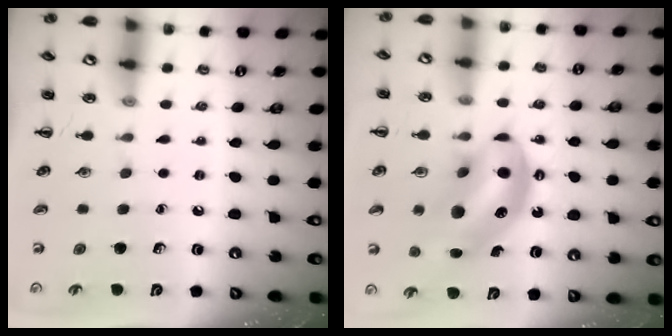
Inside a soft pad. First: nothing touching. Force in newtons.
{"total": 14.2, "press": 13.7, "slide": 3.6}